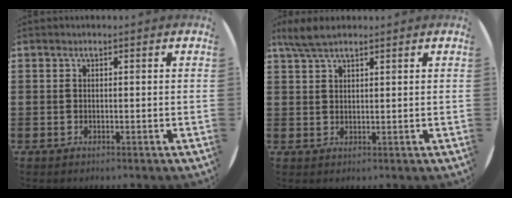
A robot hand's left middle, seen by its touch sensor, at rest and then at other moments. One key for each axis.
{"total": 3.7, "fx": 2.9, "fy": 0.8, "fz": 2.1, "tx": -0.046, "ty": 0.004, "tz": 0.054}